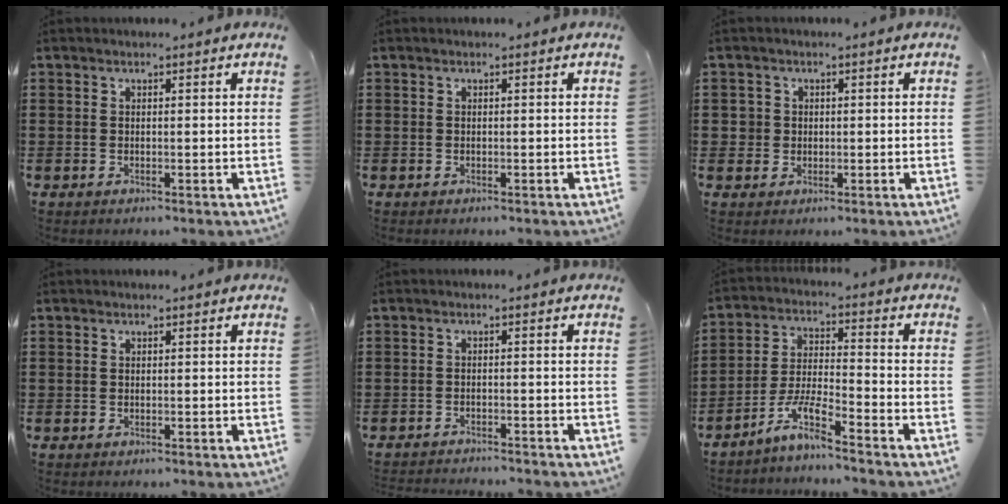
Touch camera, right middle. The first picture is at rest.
{"total": 0.0}
{"total": 2.3, "force": [0.1, 2.2, 0.4], "torque": [-0.018, 0.010, -0.003]}
{"total": 0.0}
{"total": 2.0, "force": [-2.0, 0.1, -0.1], "torque": [-0.004, 0.002, -0.044]}
{"total": 7.0, "force": [-5.6, 0.7, 4.2], "torque": [-0.096, -0.007, -0.111]}